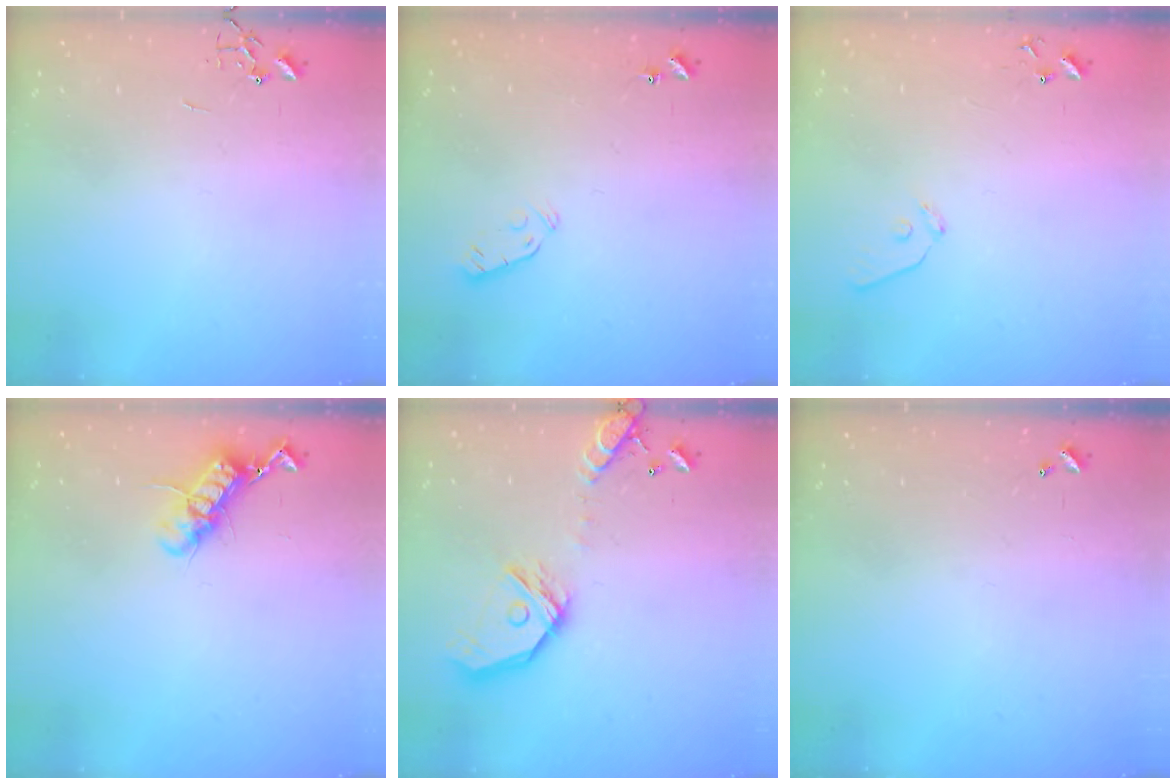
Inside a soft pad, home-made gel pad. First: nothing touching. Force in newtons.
{"total": 3.3, "press": 3.1, "slide": 1.0}
{"total": 7.4, "press": 7.4, "slide": 0.6}
{"total": 12.0, "press": 11.9, "slide": 0.7}
{"total": 17.0, "press": 16.8, "slide": 2.7}
{"total": 0.0}